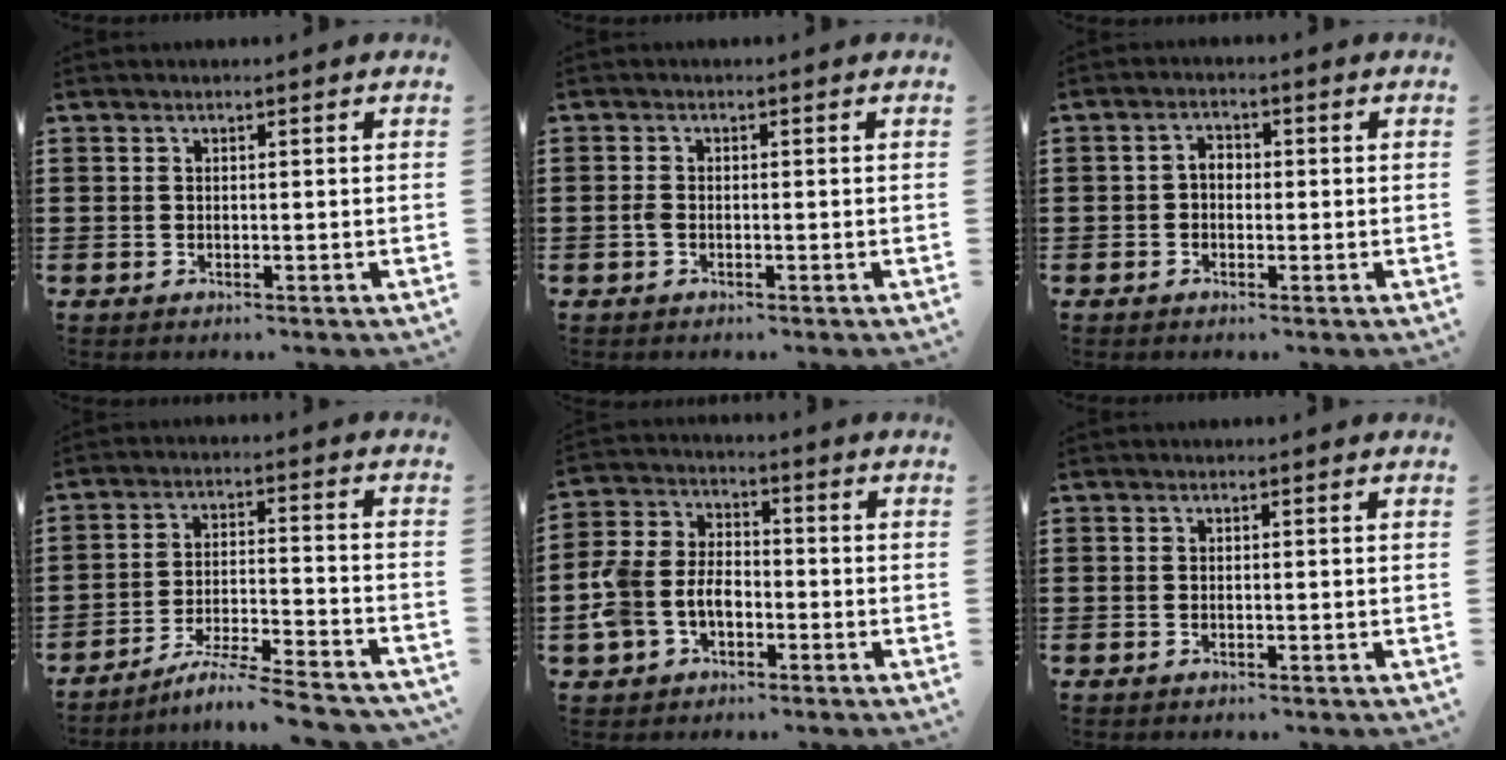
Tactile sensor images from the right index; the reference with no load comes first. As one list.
[{"total": 1.2, "force": [-0.5, 0.6, 0.8], "torque": [-0.025, -0.003, -0.012]}, {"total": 2.0, "force": [-0.5, 1.3, 1.4], "torque": [-0.028, 0.006, -0.012]}, {"total": 6.7, "force": [-6.1, -0.3, 2.9], "torque": [-0.050, -0.008, -0.117]}, {"total": 6.7, "force": [-2.3, 5.0, 3.9], "torque": [-0.117, 0.003, -0.054]}, {"total": 0.0}]